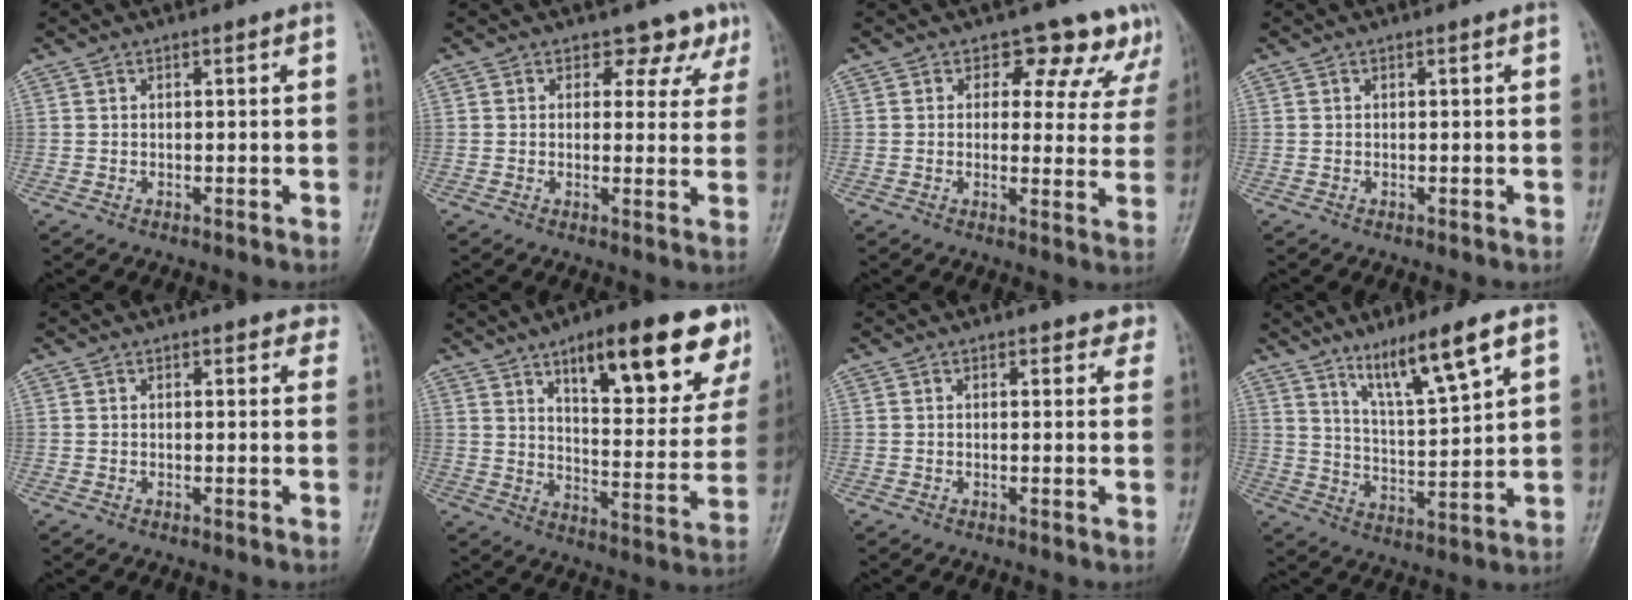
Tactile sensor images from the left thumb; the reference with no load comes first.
{"total": 5.3, "force": [3.9, 3.4, 1.1], "torque": [0.021, -0.022, 0.029]}
{"total": 9.4, "force": [7.3, 5.5, 1.9], "torque": [0.033, -0.033, 0.061]}
{"total": 0.0}
{"total": 2.1, "force": [1.6, 1.1, 0.7], "torque": [0.017, -0.004, 0.007]}
{"total": 20.4, "force": [12.0, 6.5, 15.1], "torque": [-0.163, -0.047, 0.176]}
{"total": 2.5, "force": [2.0, 1.4, 0.6], "torque": [0.022, -0.008, 0.011]}
{"total": 11.1, "force": [7.2, 1.3, 8.4], "torque": [-0.144, -0.047, 0.135]}